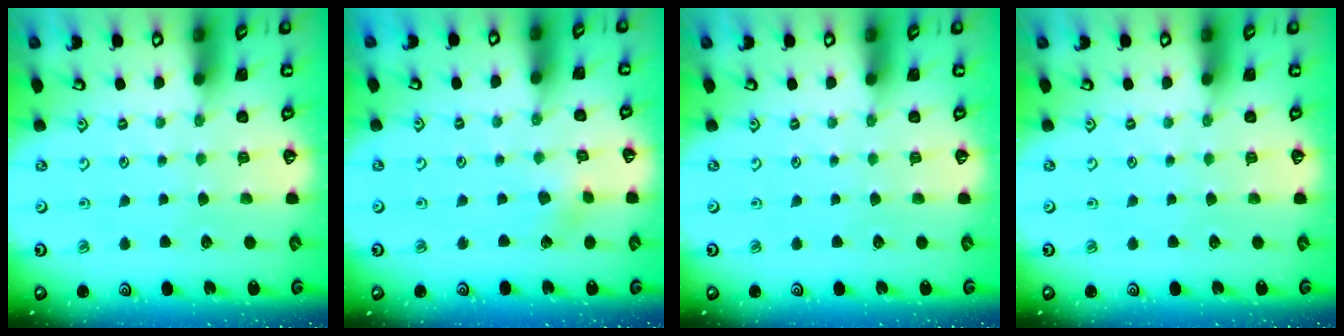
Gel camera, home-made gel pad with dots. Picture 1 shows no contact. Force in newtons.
{"total": 2.5, "press": 2.4, "slide": 0.2}
{"total": 0.0}
{"total": 0.0}